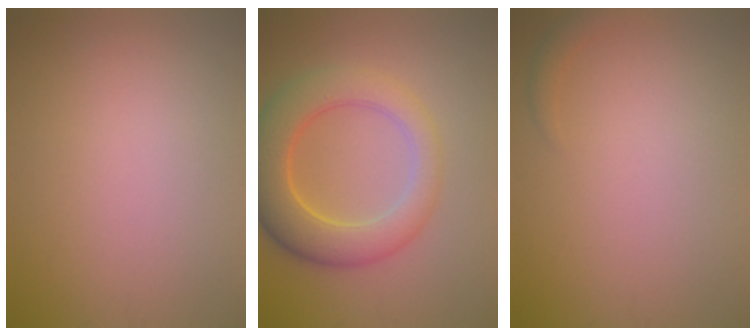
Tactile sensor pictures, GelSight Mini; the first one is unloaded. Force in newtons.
{"total": 7.0, "press": 7.0, "slide": 0.2}
{"total": 0.9, "press": 0.9, "slide": 0.1}